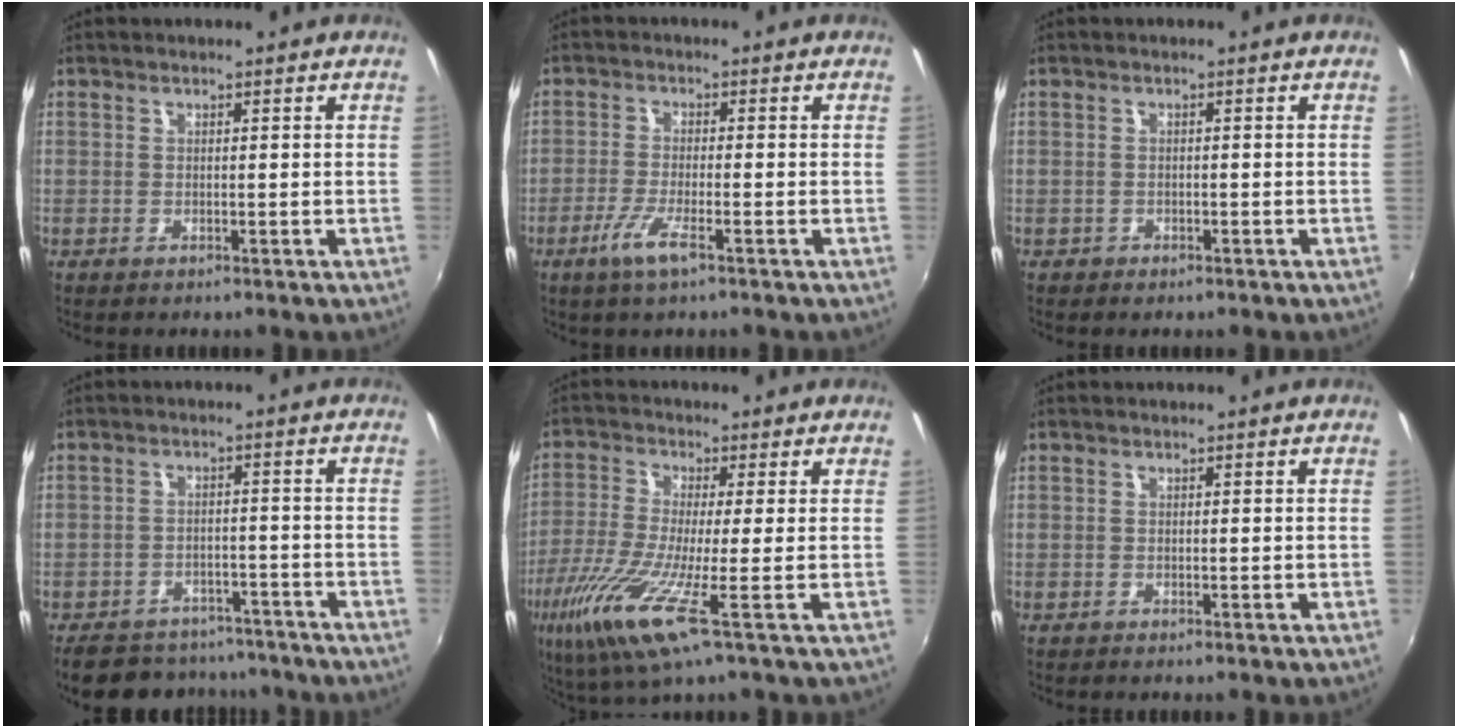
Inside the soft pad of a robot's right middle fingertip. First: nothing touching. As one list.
[{"total": 5.2, "force": [-2.9, 0.5, 4.2], "torque": [-0.095, -0.013, -0.058]}, {"total": 1.2, "force": [-0.7, 1.0, 0.3], "torque": [-0.010, -0.003, -0.009]}, {"total": 14.4, "force": [-11.9, 6.8, 4.6], "torque": [-0.109, 0.018, -0.155]}, {"total": 12.8, "force": [-5.4, 0.4, 11.6], "torque": [-0.264, -0.038, -0.108]}, {"total": 0.0}]